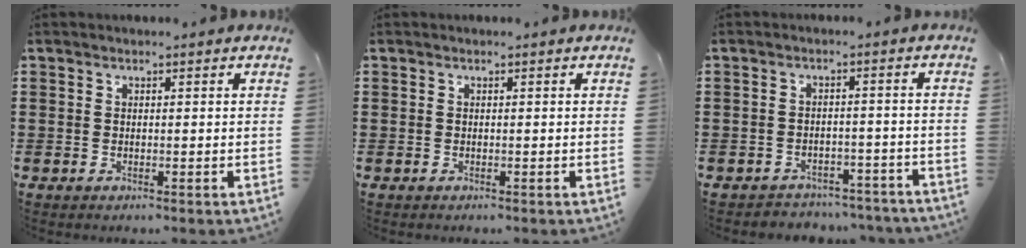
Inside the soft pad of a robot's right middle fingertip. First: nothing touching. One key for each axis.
{"total": 0.0}
{"total": 3.2, "fx": -3.1, "fy": 0.6, "fz": -0.1, "tx": -0.004, "ty": 0.001, "tz": -0.067}